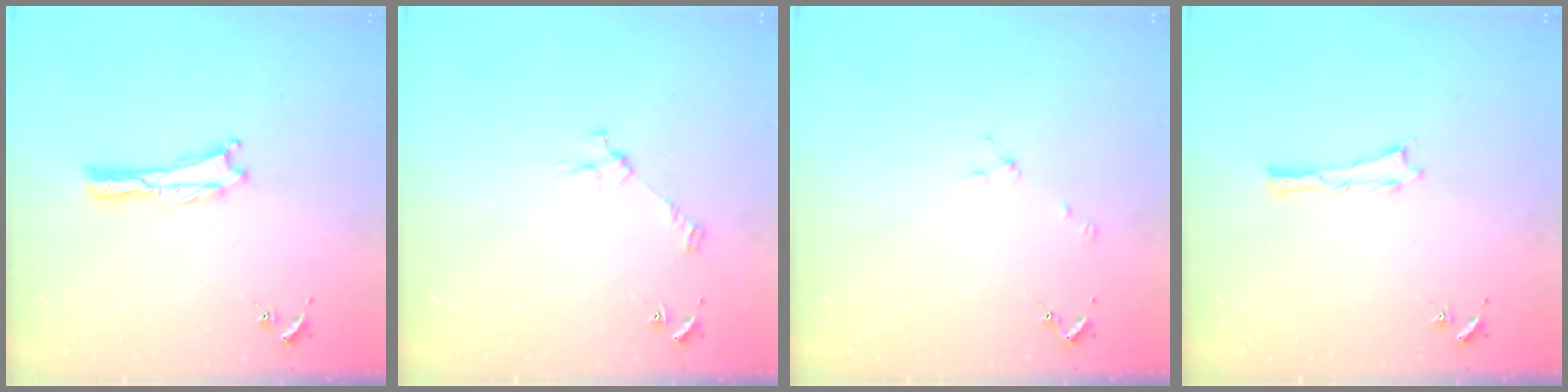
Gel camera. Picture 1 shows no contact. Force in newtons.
{"total": 3.1, "press": 3.1, "slide": 0.2}
{"total": 2.0, "press": 2.0, "slide": 0.2}
{"total": 0.0}